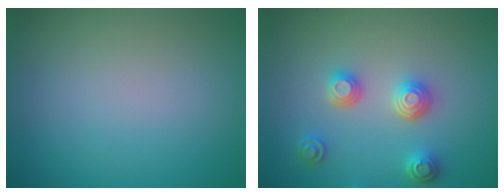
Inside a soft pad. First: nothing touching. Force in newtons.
{"total": 3.4, "press": 3.0, "slide": 1.4}